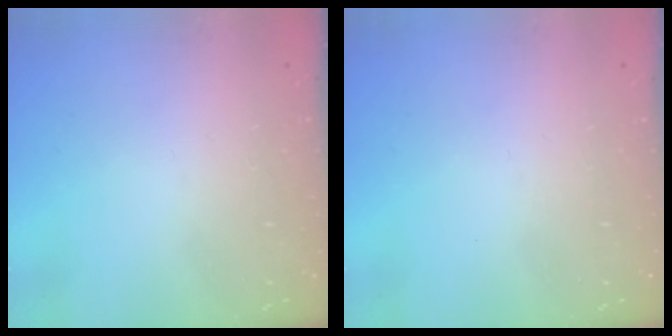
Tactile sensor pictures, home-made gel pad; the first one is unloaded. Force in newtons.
{"total": 0.0}